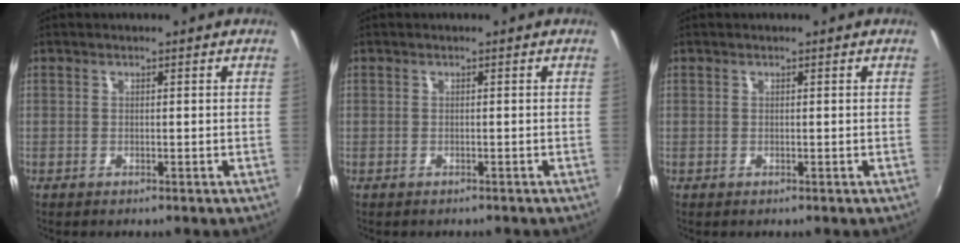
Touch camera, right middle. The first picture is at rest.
{"total": 0.9, "force": [-0.7, 0.6, 0.0], "torque": [-0.004, 0.000, -0.009]}
{"total": 0.0}